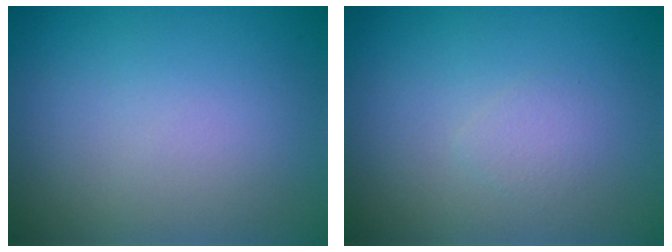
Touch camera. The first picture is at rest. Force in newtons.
{"total": 0.9, "press": 0.9, "slide": 0.1}